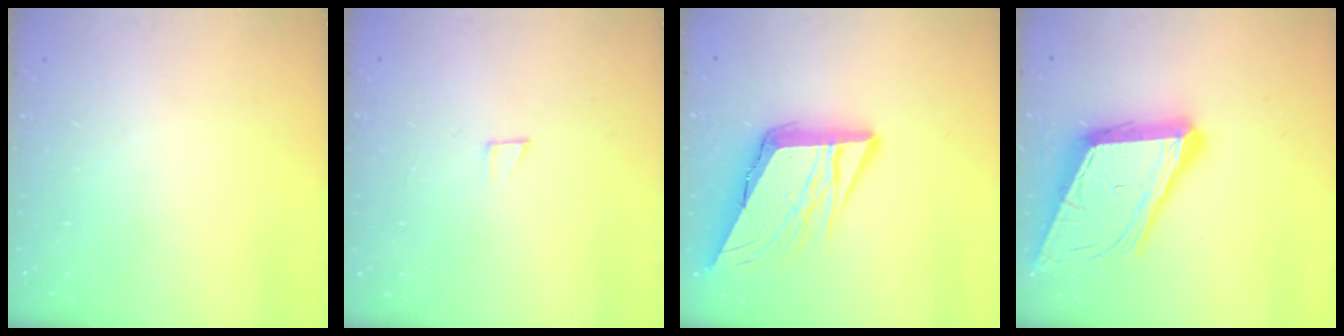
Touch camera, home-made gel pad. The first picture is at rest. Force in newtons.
{"total": 1.9, "press": 1.9, "slide": 0.1}
{"total": 12.9, "press": 12.7, "slide": 2.0}
{"total": 18.1, "press": 17.5, "slide": 4.3}